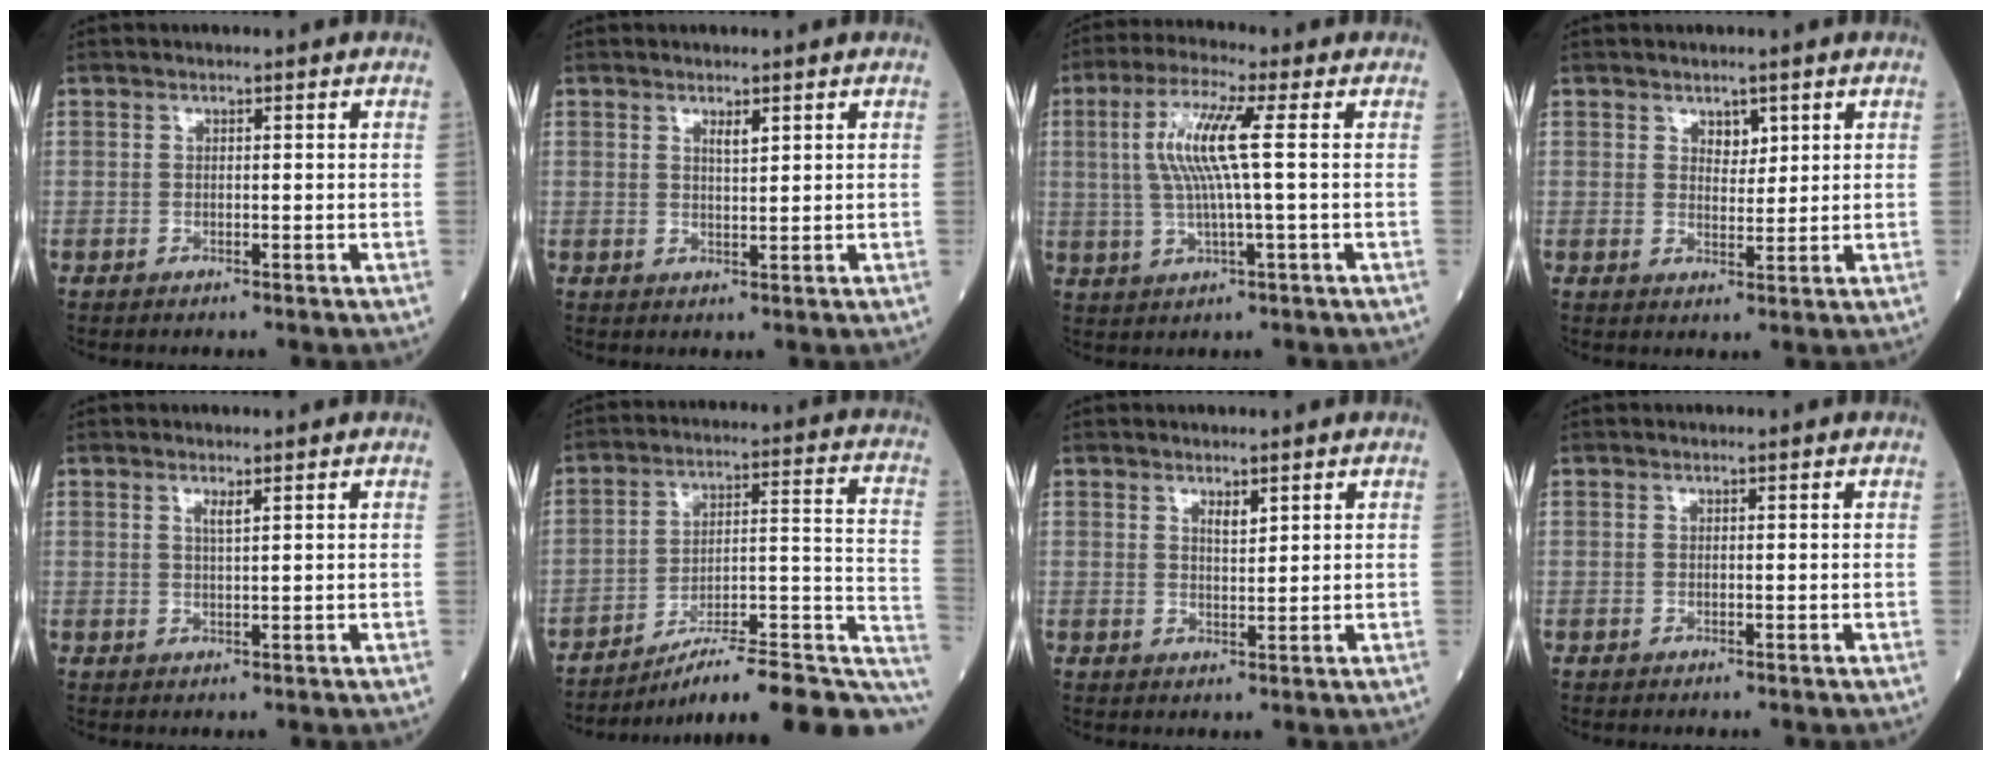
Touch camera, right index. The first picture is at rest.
{"total": 1.7, "force": [1.0, 0.3, 1.3], "torque": [-0.024, -0.003, 0.020]}
{"total": 8.8, "force": [1.4, 0.0, 8.7], "torque": [-0.186, 0.009, 0.027]}
{"total": 2.5, "force": [1.5, 1.5, 1.3], "torque": [-0.017, -0.002, 0.027]}
{"total": 1.3, "force": [0.8, 0.0, 1.1], "torque": [-0.023, -0.004, 0.014]}
{"total": 20.7, "force": [-15.9, 2.5, 12.9], "torque": [-0.109, 0.035, -0.231]}
{"total": 1.8, "force": [1.2, 0.4, 1.2], "torque": [-0.022, -0.005, 0.024]}
{"total": 0.0}